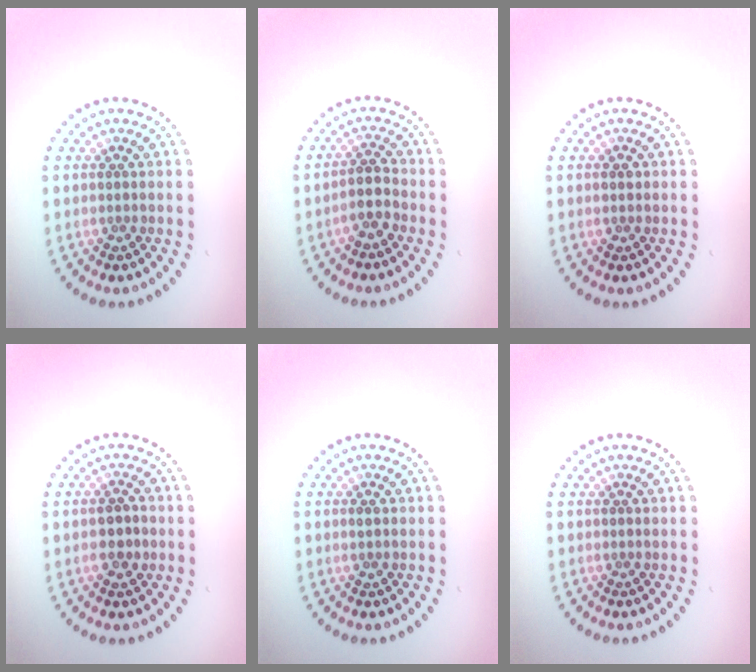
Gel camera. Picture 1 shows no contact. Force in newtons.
{"total": 2.4, "press": 2.0, "slide": 1.3}
{"total": 1.0, "press": 1.0, "slide": 0.1}
{"total": 2.4, "press": 2.4, "slide": 0.3}
{"total": 0.8, "press": 0.8, "slide": 0.1}
{"total": 0.0}